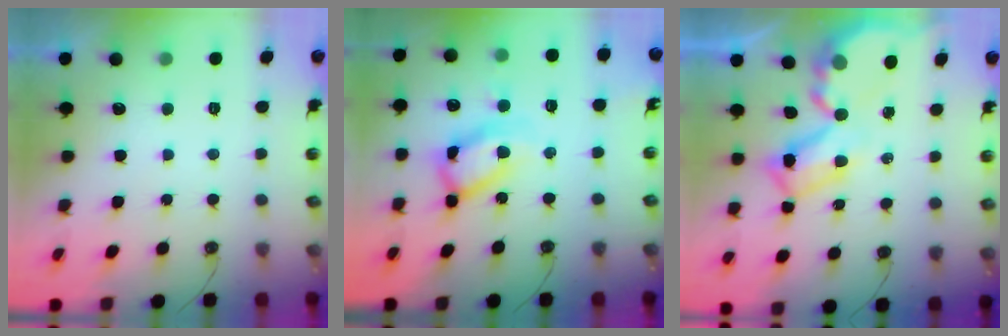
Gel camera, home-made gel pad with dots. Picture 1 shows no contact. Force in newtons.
{"total": 12.4, "press": 12.3, "slide": 0.9}
{"total": 8.2, "press": 8.2, "slide": 0.7}